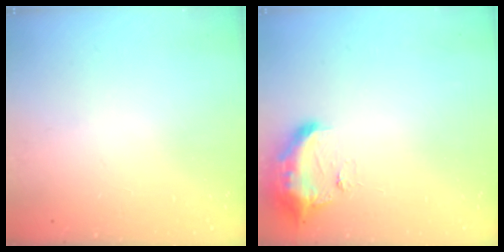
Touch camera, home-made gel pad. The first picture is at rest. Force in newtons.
{"total": 9.6, "press": 9.6, "slide": 0.6}